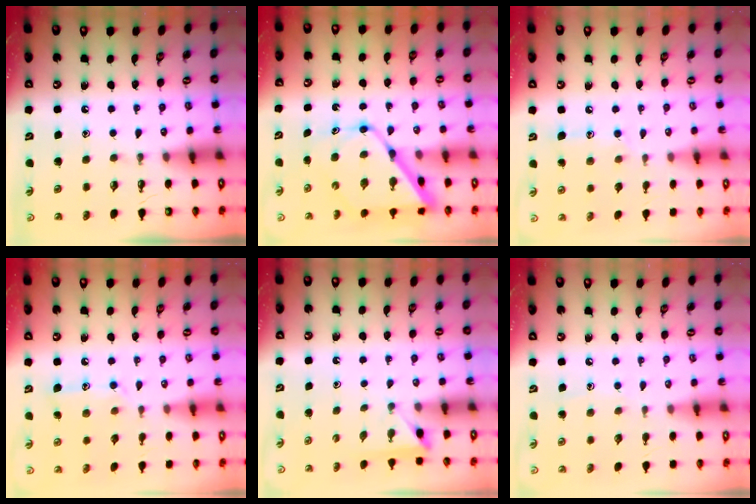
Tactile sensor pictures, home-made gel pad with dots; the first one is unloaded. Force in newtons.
{"total": 13.0, "press": 13.0, "slide": 1.3}
{"total": 8.3, "press": 8.3, "slide": 0.6}
{"total": 9.6, "press": 9.6, "slide": 0.5}
{"total": 2.5, "press": 2.4, "slide": 0.3}
{"total": 3.6, "press": 3.5, "slide": 0.3}